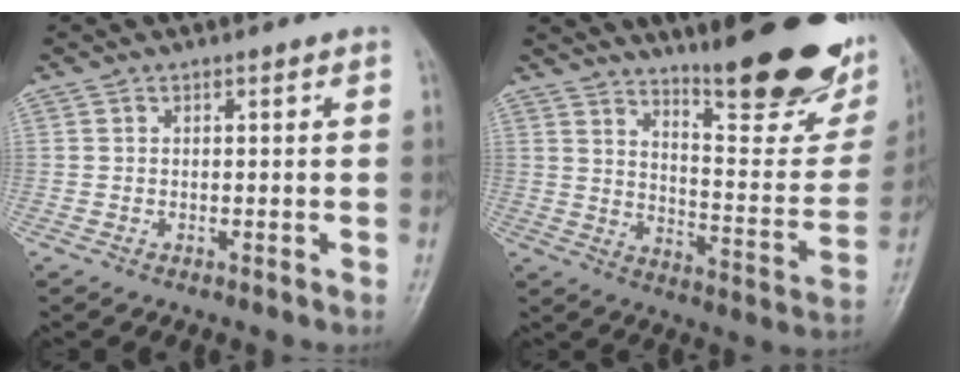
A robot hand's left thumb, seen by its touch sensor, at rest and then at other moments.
{"total": 26.6, "force": [18.6, 7.2, 17.6], "torque": [-0.207, -0.107, 0.259]}